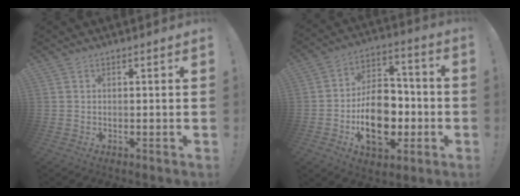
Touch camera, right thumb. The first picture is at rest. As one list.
[{"total": 18.1, "force": [-4.8, 11.9, 12.7], "torque": [-0.199, 0.026, -0.076]}]